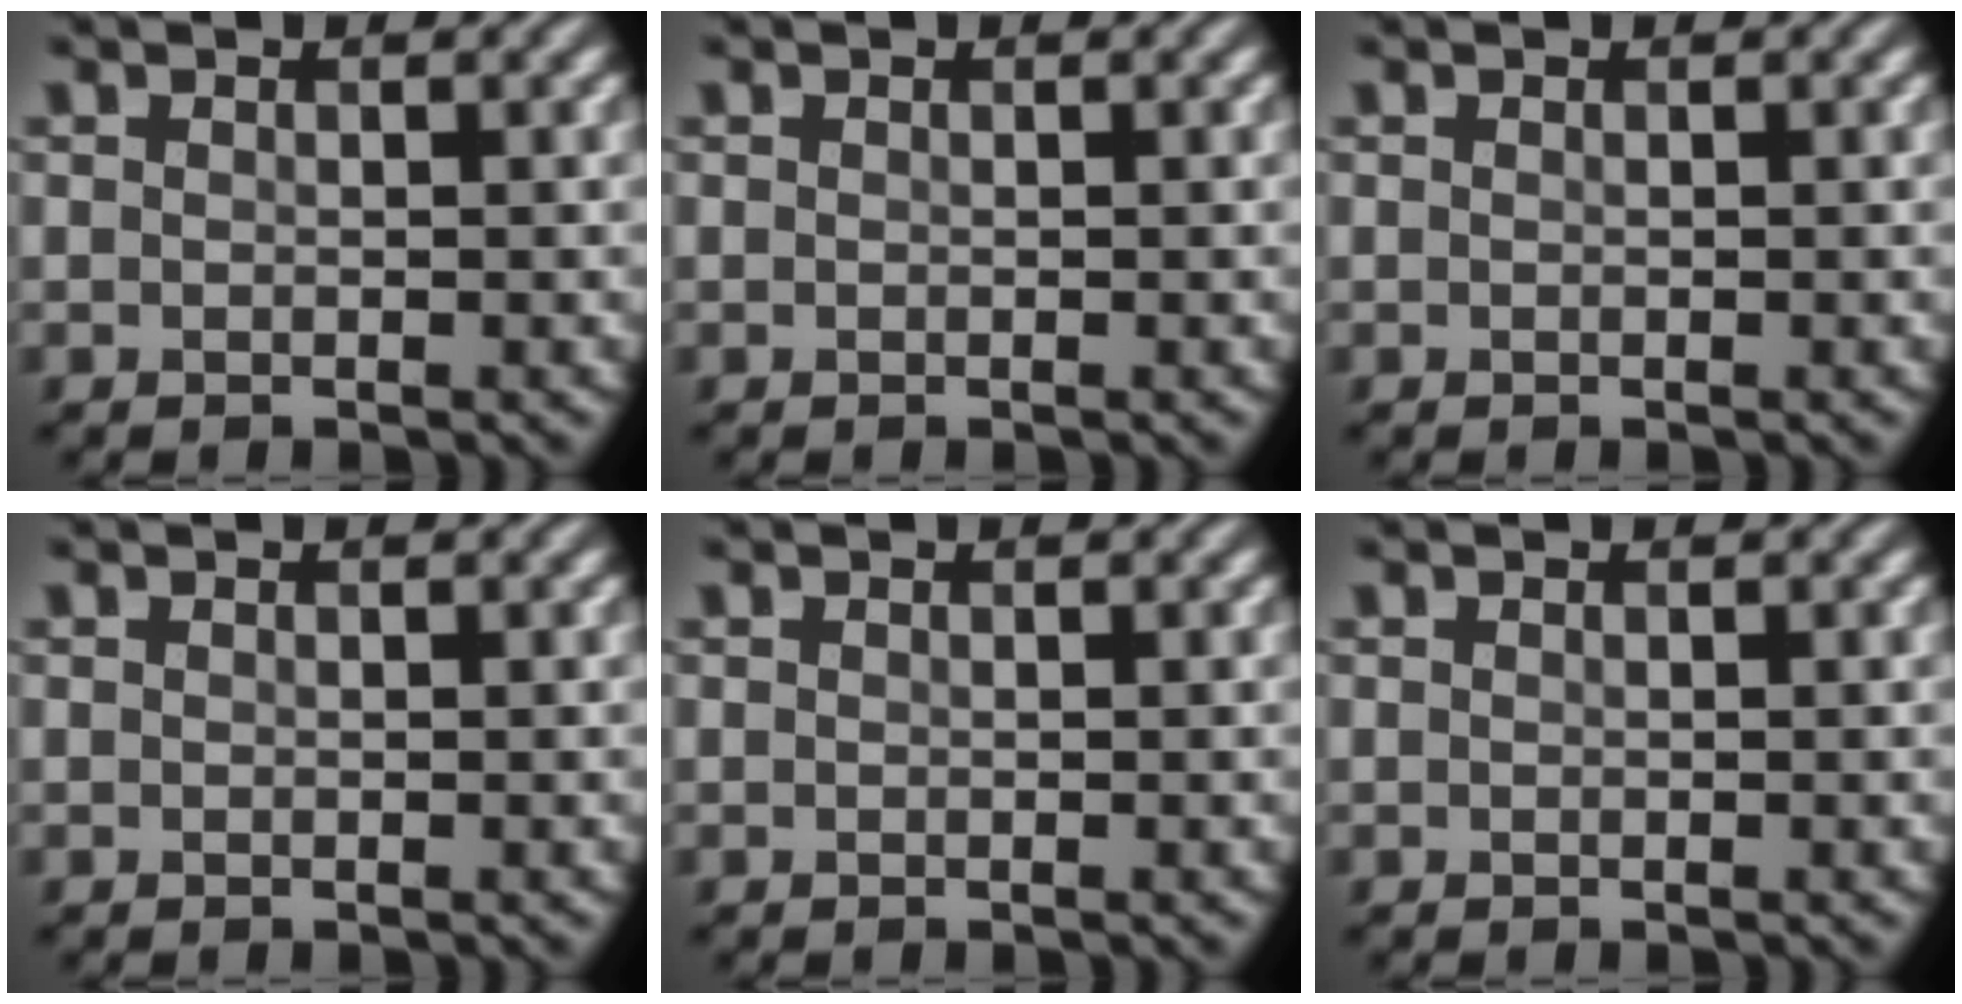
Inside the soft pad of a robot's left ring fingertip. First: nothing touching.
{"total": 0.0}
{"total": 0.0}
{"total": 0.0}
{"total": 0.0}
{"total": 0.0}